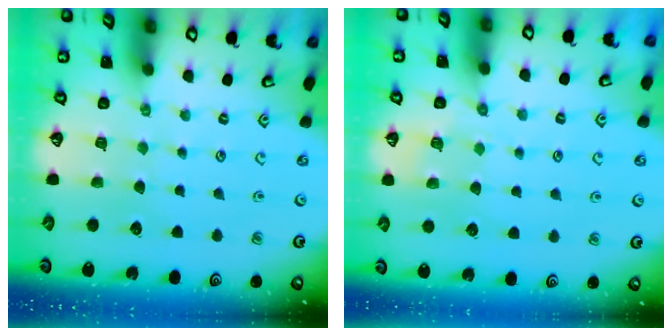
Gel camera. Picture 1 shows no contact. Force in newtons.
{"total": 4.9, "press": 4.8, "slide": 1.2}